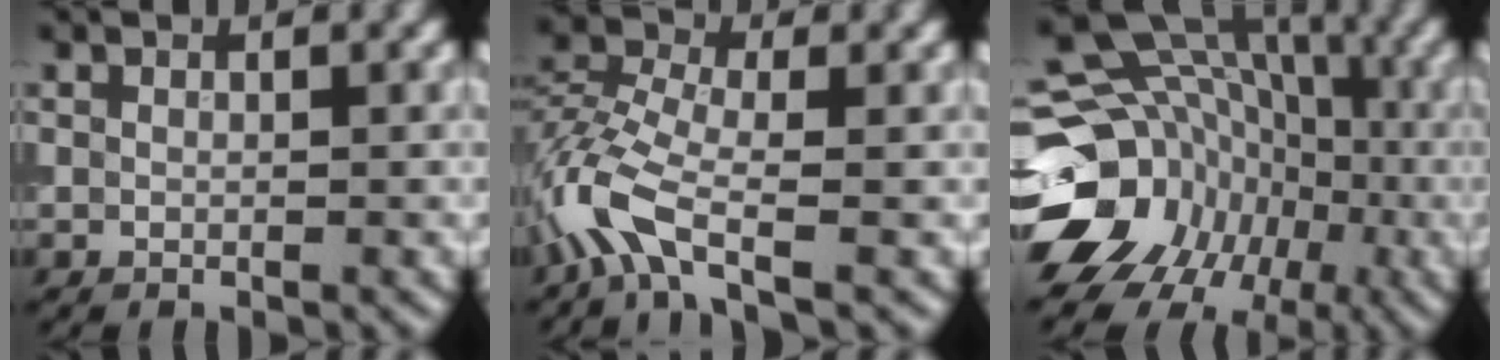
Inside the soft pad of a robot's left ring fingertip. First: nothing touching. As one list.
[{"total": 5.6, "force": [-2.8, 2.3, 4.3], "torque": [-0.103, 0.001, -0.072]}, {"total": 16.6, "force": [-4.2, 14.1, 7.8], "torque": [-0.134, -0.026, -0.074]}]